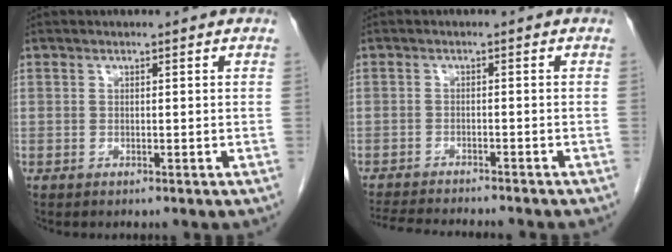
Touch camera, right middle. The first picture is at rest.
{"total": 10.5, "force": [-9.7, 0.9, 4.1], "torque": [-0.059, -0.013, -0.141]}